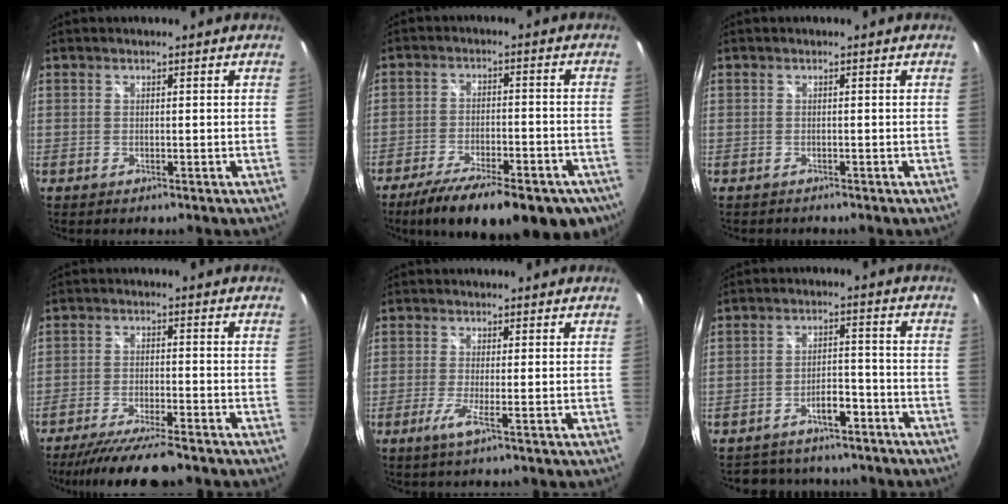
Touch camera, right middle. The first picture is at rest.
{"total": 22.1, "force": [-15.7, 7.5, 13.5], "torque": [-0.228, -0.043, -0.215]}
{"total": 0.6, "force": [-0.6, 0.2, -0.1], "torque": [-0.001, -0.002, -0.010]}
{"total": 12.2, "force": [-10.5, 1.1, 6.2], "torque": [-0.133, -0.028, -0.170]}
{"total": 2.4, "force": [-1.0, -0.7, 2.0], "torque": [-0.052, -0.009, -0.026]}
{"total": 11.4, "force": [-9.2, 5.1, 4.4], "torque": [-0.090, 0.027, -0.118]}